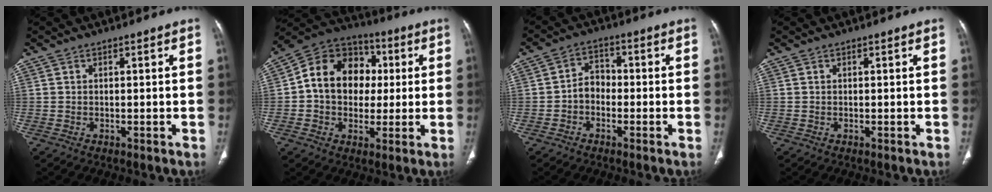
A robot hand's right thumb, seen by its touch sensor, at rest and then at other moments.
{"total": 15.7, "force": [1.5, 12.6, 9.4], "torque": [-0.118, 0.025, 0.015]}
{"total": 4.3, "force": [-1.3, 3.3, 2.4], "torque": [-0.021, 0.023, -0.034]}
{"total": 0.0}